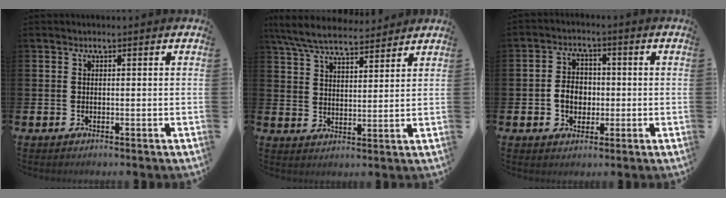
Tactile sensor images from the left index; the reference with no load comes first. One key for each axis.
{"total": 7.6, "fx": 7.0, "fy": 1.5, "fz": 2.4, "tx": -0.073, "ty": -0.028, "tz": 0.128}
{"total": 4.2, "fx": -0.6, "fy": 3.4, "fz": 2.4, "tx": -0.030, "ty": 0.003, "tz": -0.019}